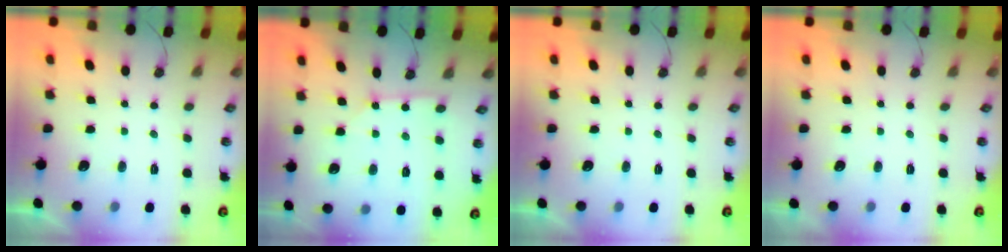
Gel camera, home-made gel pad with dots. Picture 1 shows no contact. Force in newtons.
{"total": 2.0, "press": 2.0, "slide": 0.3}
{"total": 0.0}
{"total": 0.0}